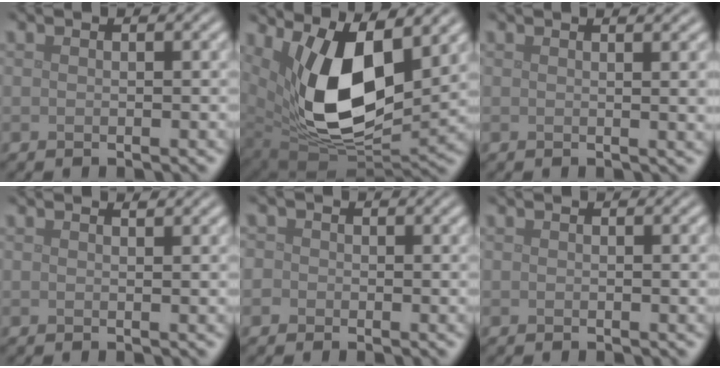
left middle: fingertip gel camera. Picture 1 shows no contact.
{"total": 11.8, "force": [3.8, 5.6, 9.7], "torque": [-0.168, -0.020, 0.077]}
{"total": 3.3, "force": [1.3, 1.2, 2.8], "torque": [-0.017, 0.008, 0.007]}
{"total": 0.7, "force": [0.6, 0.1, 0.3], "torque": [0.000, 0.002, 0.010]}
{"total": 1.6, "force": [0.3, 1.5, 0.5], "torque": [0.004, 0.005, -0.012]}
{"total": 0.6, "force": [0.0, 0.0, 0.6], "torque": [-0.007, 0.002, 0.001]}